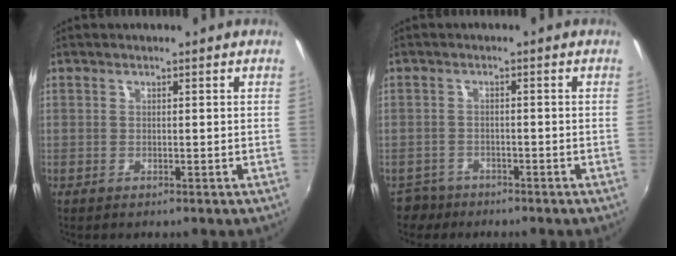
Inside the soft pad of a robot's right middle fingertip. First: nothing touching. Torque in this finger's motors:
{"motor_torque": [-0.20, -0.27, -0.03, -0.03]}